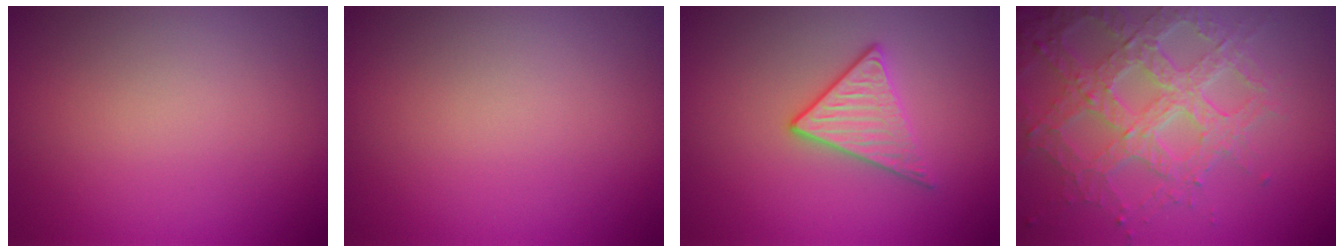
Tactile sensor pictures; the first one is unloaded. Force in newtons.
{"total": 0.0}
{"total": 2.8, "press": 2.6, "slide": 1.0}
{"total": 6.9, "press": 5.3, "slide": 4.5}